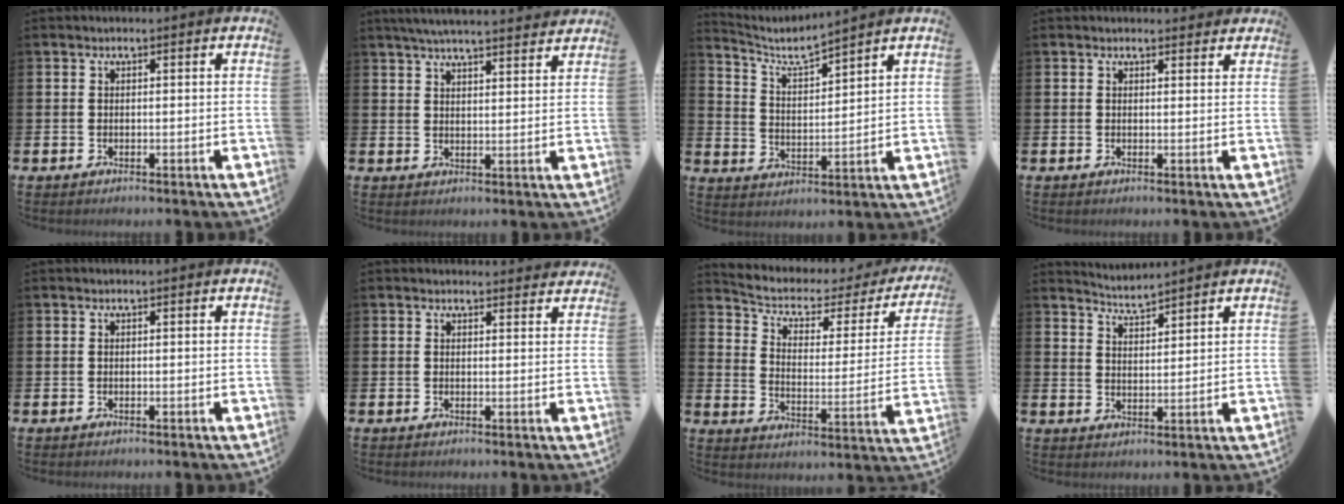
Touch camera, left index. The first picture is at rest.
{"total": 5.1, "force": [4.9, 0.1, 1.3], "torque": [-0.037, -0.020, 0.089]}
{"total": 5.1, "force": [4.8, 0.5, 1.8], "torque": [-0.059, -0.028, 0.081]}
{"total": 1.2, "force": [1.1, 0.3, 0.1], "torque": [0.005, 0.000, 0.019]}
{"total": 0.0}
{"total": 1.6, "force": [1.5, 0.4, 0.0], "torque": [0.013, -0.009, 0.025]}
{"total": 4.4, "force": [3.4, 2.1, 1.9], "torque": [-0.064, -0.028, 0.048]}
{"total": 3.6, "force": [3.6, -0.2, -0.1], "torque": [-0.007, -0.024, 0.064]}